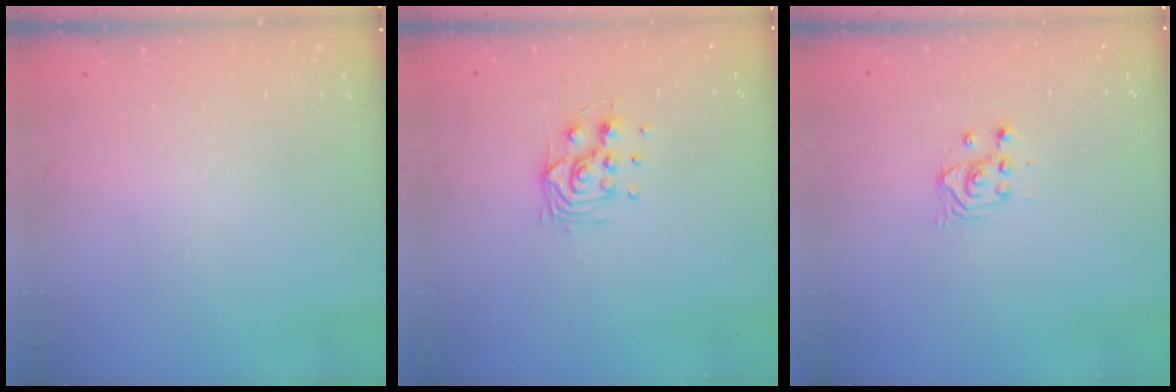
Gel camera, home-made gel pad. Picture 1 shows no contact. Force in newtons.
{"total": 8.3, "press": 8.3, "slide": 0.7}
{"total": 2.4, "press": 2.4, "slide": 0.2}